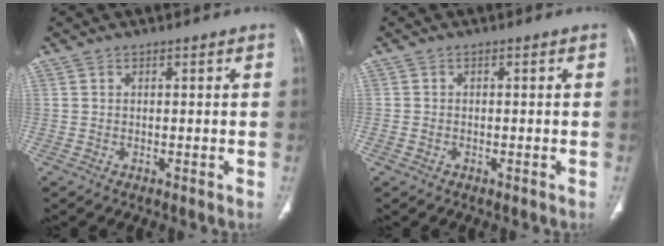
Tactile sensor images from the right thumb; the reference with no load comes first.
{"total": 0.8, "force": [-0.4, 0.5, 0.4], "torque": [-0.009, 0.003, -0.008]}